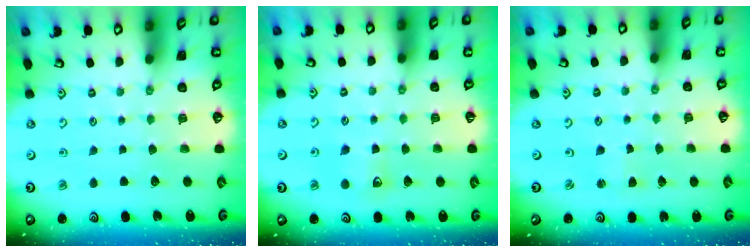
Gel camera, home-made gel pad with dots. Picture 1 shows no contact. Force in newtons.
{"total": 5.7, "press": 5.7, "slide": 0.6}
{"total": 0.9, "press": 0.8, "slide": 0.1}